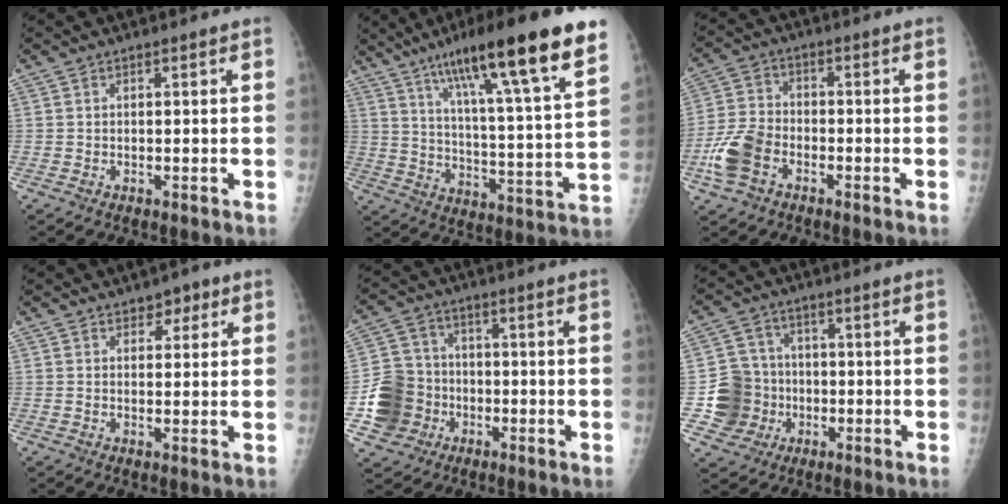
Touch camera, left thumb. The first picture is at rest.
{"total": 24.6, "force": [15.5, 2.9, 18.8], "torque": [-0.281, -0.038, 0.242]}
{"total": 8.7, "force": [-3.7, 5.7, 5.4], "torque": [-0.118, 0.018, -0.074]}
{"total": 3.5, "force": [2.1, 2.2, 1.8], "torque": [0.000, -0.008, 0.026]}
{"total": 11.3, "force": [-3.1, 10.2, 3.7], "torque": [-0.049, 0.019, -0.055]}
{"total": 9.8, "force": [-1.7, 9.4, 2.2], "torque": [-0.004, 0.016, -0.030]}